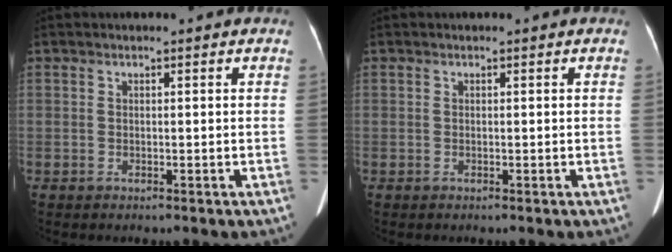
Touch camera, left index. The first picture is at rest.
{"total": 0.0}